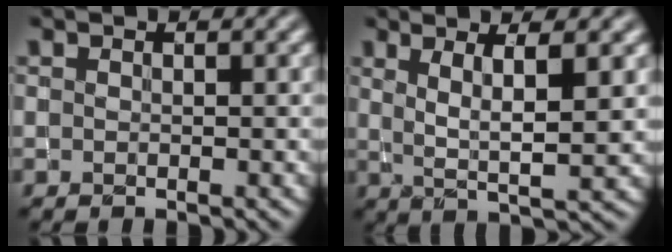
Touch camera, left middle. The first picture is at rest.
{"total": 5.0, "force": [1.6, 1.0, 4.6], "torque": [-0.082, -0.005, 0.032]}